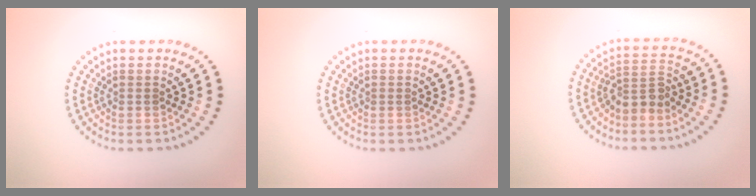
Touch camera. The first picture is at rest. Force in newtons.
{"total": 0.0}
{"total": 2.6, "press": 1.9, "slide": 1.8}